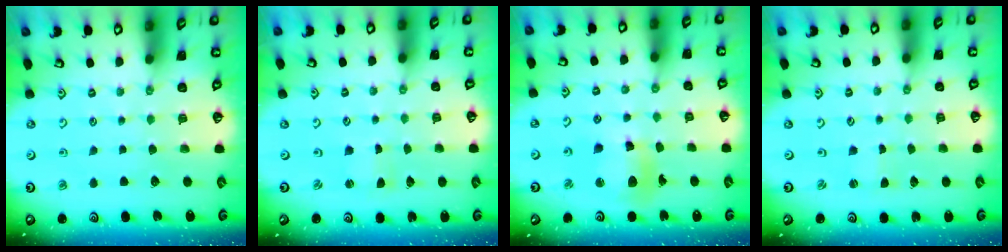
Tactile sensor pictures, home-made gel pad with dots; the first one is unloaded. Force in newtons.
{"total": 1.0, "press": 1.0, "slide": 0.1}
{"total": 11.5, "press": 11.2, "slide": 2.2}
{"total": 0.5, "press": 0.5, "slide": 0.1}